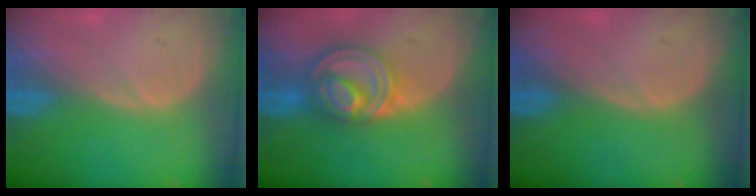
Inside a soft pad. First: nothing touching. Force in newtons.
{"total": 8.3, "press": 7.0, "slide": 4.5}
{"total": 0.0}